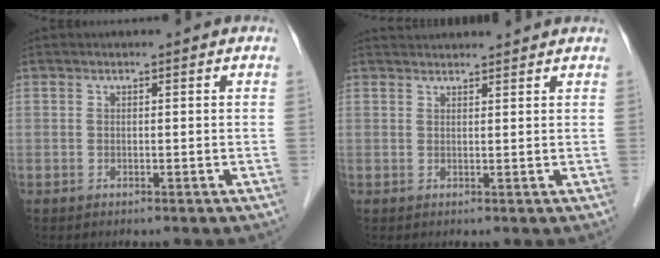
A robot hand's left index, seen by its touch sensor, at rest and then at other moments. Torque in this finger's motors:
{"motor_torque": [-0.47, -0.91, 0.06, 0.02]}